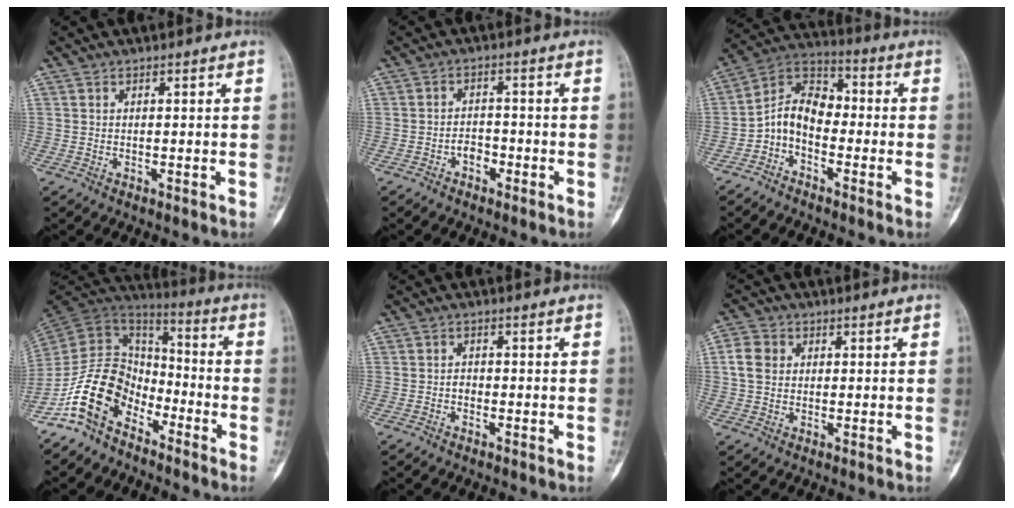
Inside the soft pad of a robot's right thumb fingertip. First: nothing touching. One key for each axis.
{"total": 2.9, "fx": -1.6, "fy": 2.0, "fz": 1.4, "tx": -0.009, "ty": 0.015, "tz": -0.029}
{"total": 8.9, "fx": -2.7, "fy": 6.2, "fz": 5.8, "tx": -0.091, "ty": 0.056, "tz": -0.067}
{"total": 14.3, "fx": -8.8, "fy": 9.0, "fz": 6.9, "tx": -0.118, "ty": 0.083, "tz": -0.182}
{"total": 1.2, "fx": -0.6, "fy": 0.9, "fz": 0.6, "tx": -0.005, "ty": 0.004, "tz": -0.014}
{"total": 4.6, "fx": 0.6, "fy": 3.9, "fz": 2.4, "tx": -0.041, "ty": 0.009, "tz": 0.008}